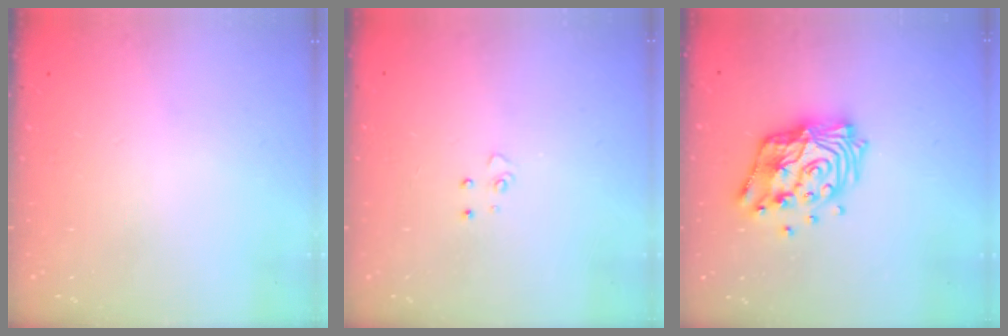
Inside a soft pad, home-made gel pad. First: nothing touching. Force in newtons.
{"total": 3.4, "press": 3.4, "slide": 0.3}
{"total": 15.7, "press": 15.7, "slide": 1.4}